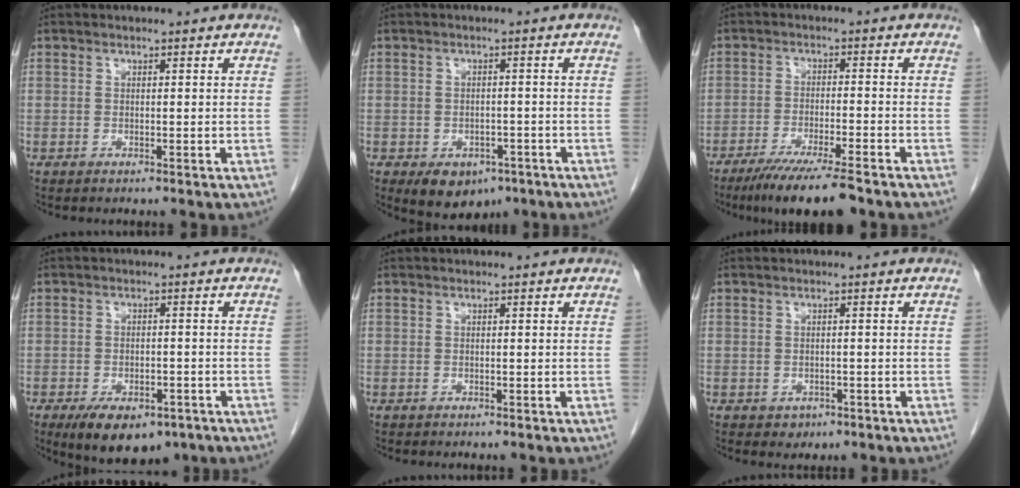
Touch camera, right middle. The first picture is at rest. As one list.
[{"total": 6.2, "force": [-3.6, 4.0, 3.1], "torque": [-0.040, -0.001, -0.041]}, {"total": 9.7, "force": [-7.4, 0.3, 6.2], "torque": [-0.100, -0.026, -0.122]}, {"total": 9.7, "force": [-6.5, 4.5, 5.7], "torque": [-0.086, -0.007, -0.093]}, {"total": 0.0}, {"total": 1.6, "force": [-0.9, 1.3, 0.5], "torque": [-0.010, 0.001, -0.005]}]